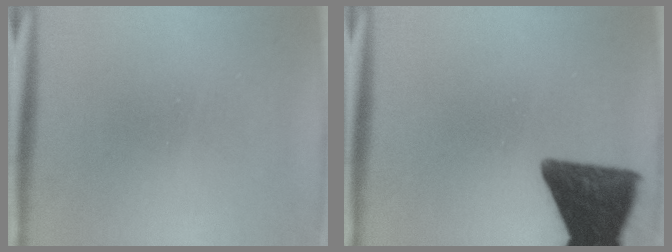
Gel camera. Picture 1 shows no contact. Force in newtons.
{"total": 13.4}